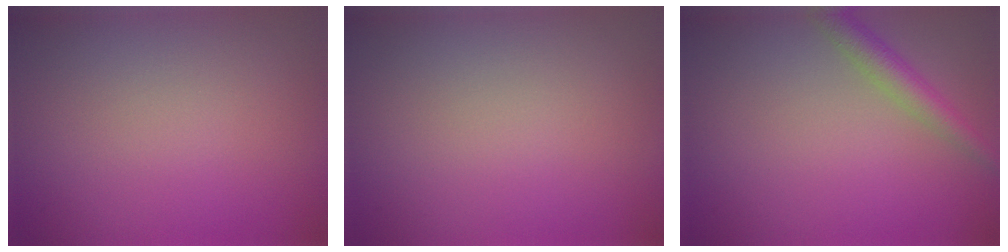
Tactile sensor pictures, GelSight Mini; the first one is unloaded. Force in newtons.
{"total": 0.0}
{"total": 2.7, "press": 2.7, "slide": 0.1}